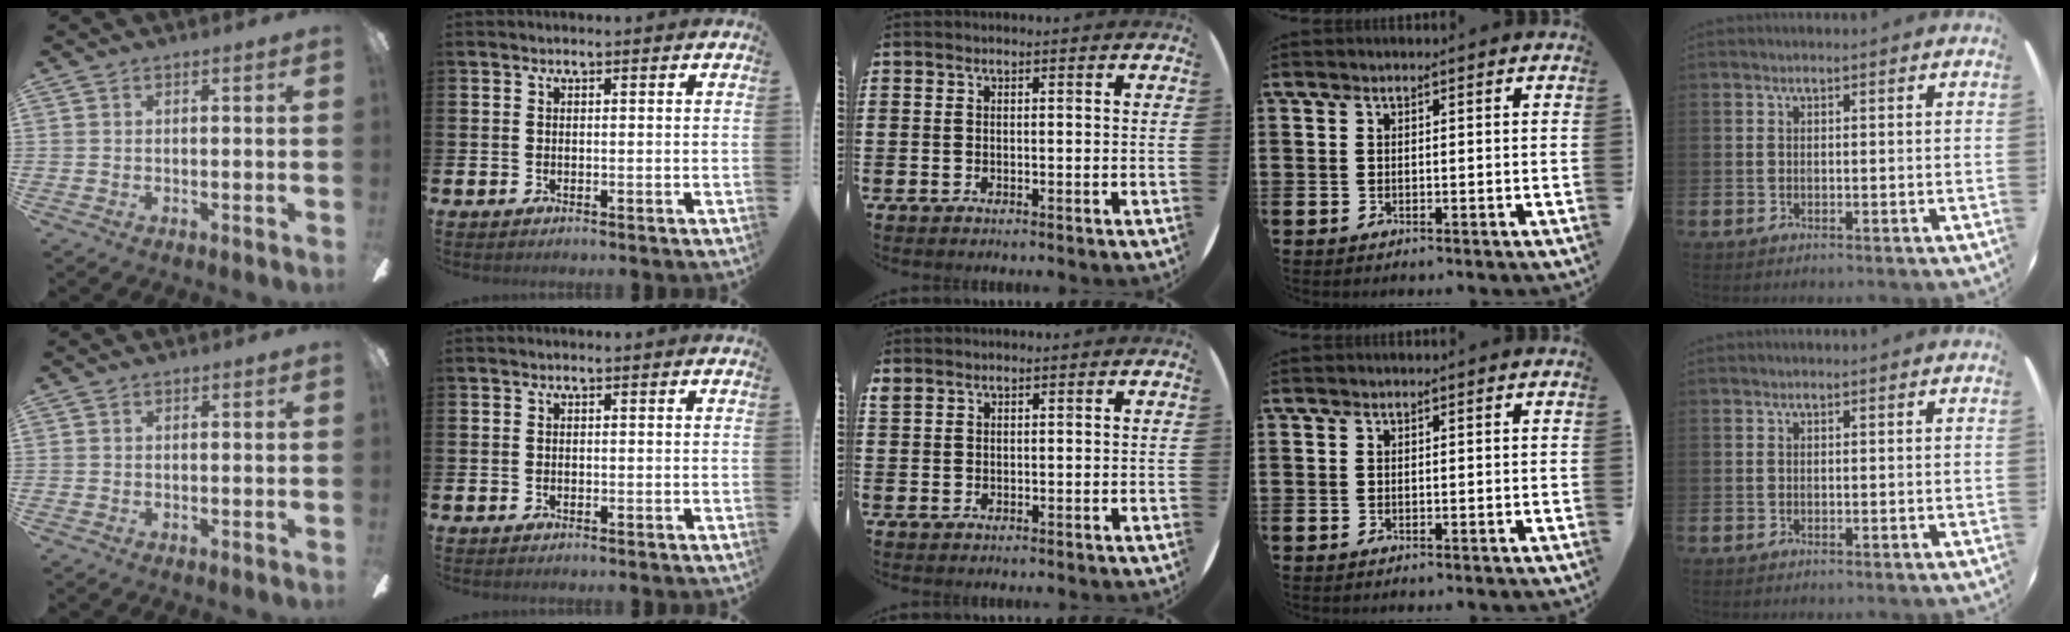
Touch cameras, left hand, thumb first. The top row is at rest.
{"thumb": {"total": 0.6, "force": [-0.3, 0.4, 0.2], "torque": [-0.002, 0.003, -0.008]}, "middle": {"total": 0.8, "force": [0.8, 0.3, -0.2], "torque": [0.002, 0.003, 0.015]}}